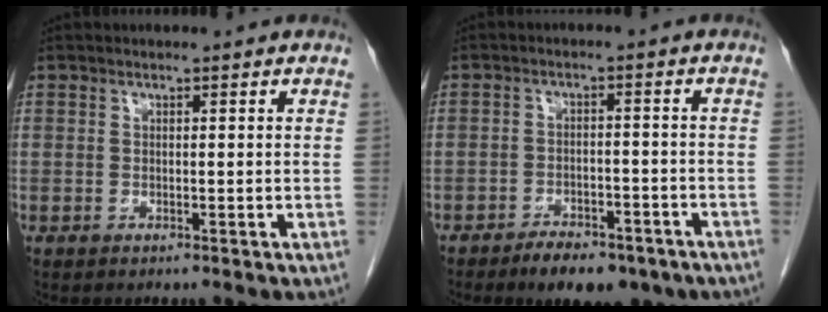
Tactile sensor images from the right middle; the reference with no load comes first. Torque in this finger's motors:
{"motor_torque": [1.06, -1.05, 0.12, 0.03]}